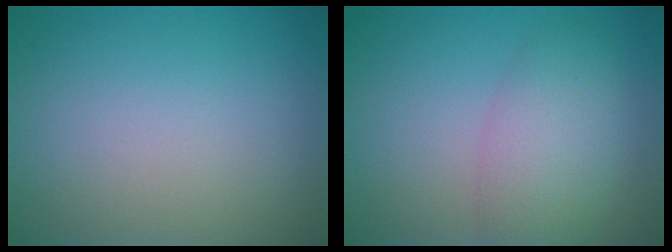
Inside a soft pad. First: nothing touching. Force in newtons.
{"total": 4.5, "press": 4.5, "slide": 0.1}